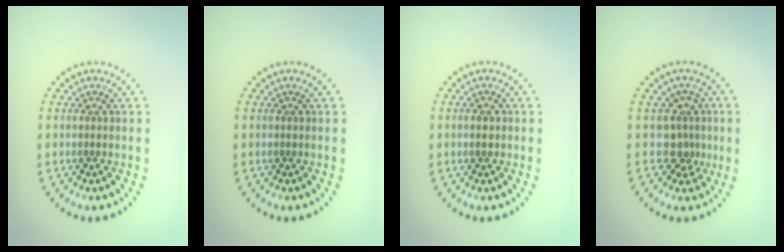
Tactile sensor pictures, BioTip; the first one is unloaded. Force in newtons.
{"total": 0.0}
{"total": 1.5, "press": 1.5, "slide": 0.1}
{"total": 2.6, "press": 1.8, "slide": 1.9}